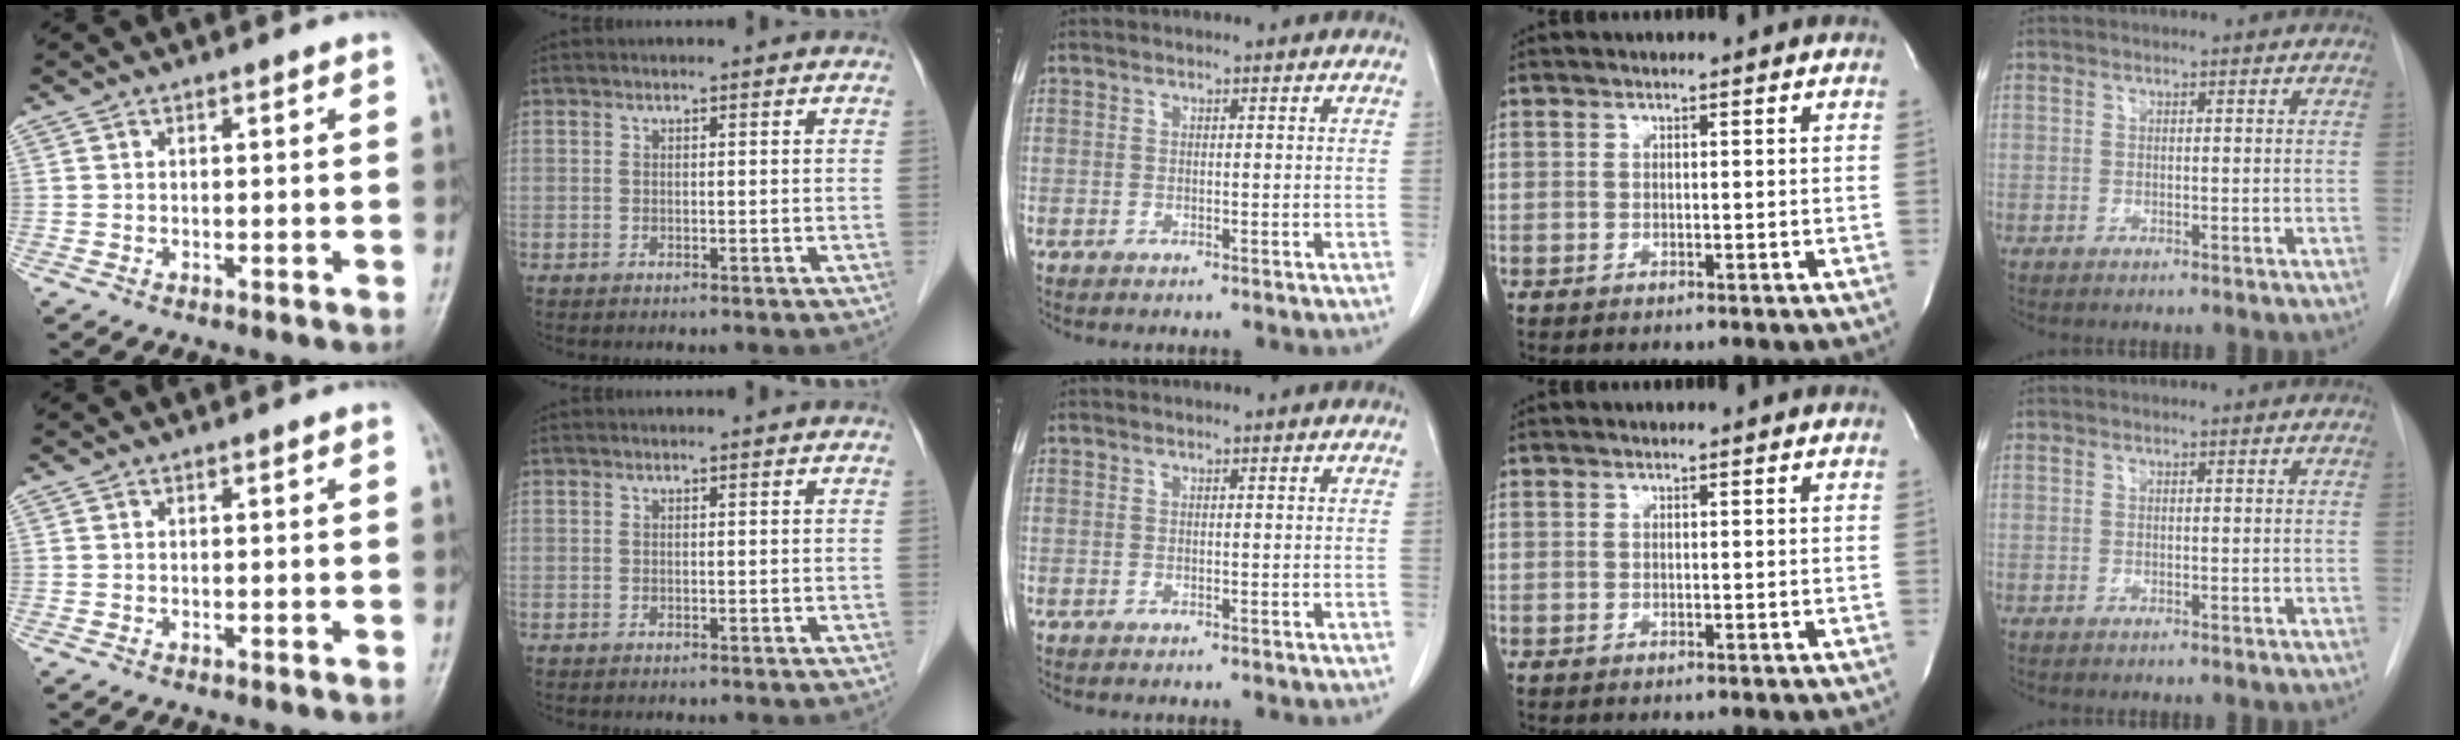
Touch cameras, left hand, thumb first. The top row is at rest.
{}